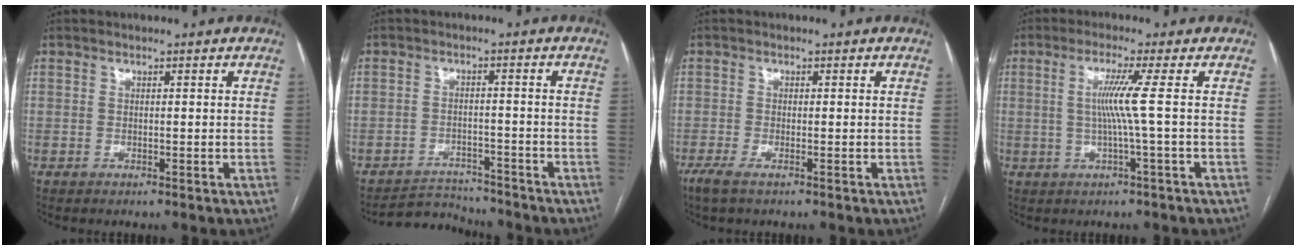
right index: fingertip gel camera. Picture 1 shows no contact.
{"total": 5.4, "force": [-5.2, 0.9, -0.9], "torque": [0.017, 0.004, -0.086]}
{"total": 2.7, "force": [-1.8, 0.5, 1.9], "torque": [-0.041, -0.006, -0.035]}
{"total": 5.1, "force": [0.2, -1.7, 4.8], "torque": [-0.095, -0.001, 0.006]}